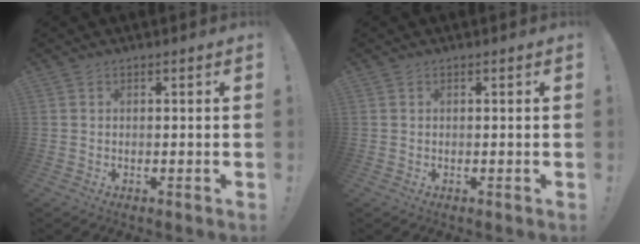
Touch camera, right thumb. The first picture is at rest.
{"total": 0.0}